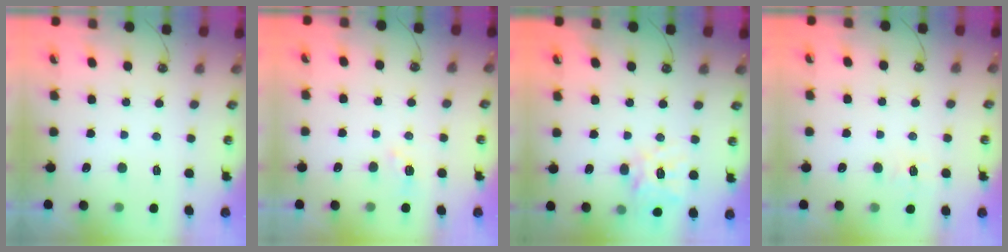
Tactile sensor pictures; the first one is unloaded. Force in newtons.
{"total": 4.0, "press": 4.0, "slide": 0.6}
{"total": 12.9, "press": 12.8, "slide": 1.7}
{"total": 6.2, "press": 6.2, "slide": 0.5}